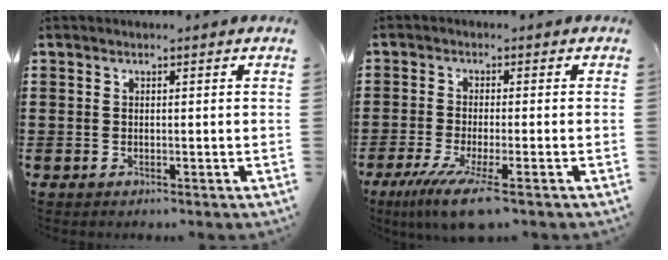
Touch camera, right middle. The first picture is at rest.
{"total": 6.4, "force": [-3.7, 0.3, 5.2], "torque": [-0.110, -0.023, -0.068]}